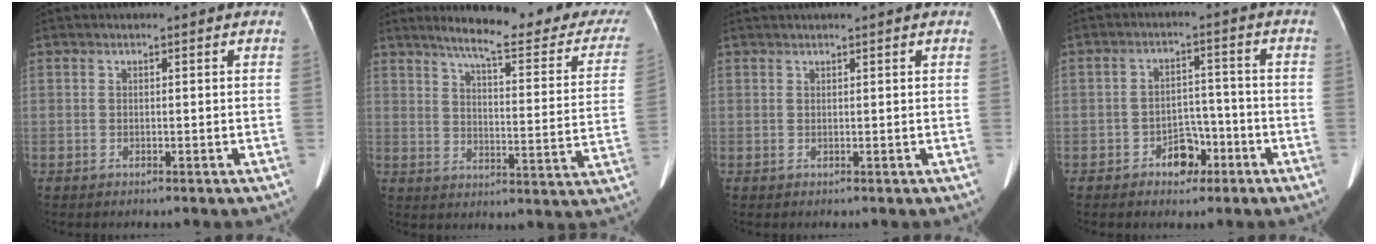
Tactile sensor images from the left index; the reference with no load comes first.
{"total": 21.7, "force": [18.8, 3.1, 10.4], "torque": [-0.120, -0.053, 0.222]}
{"total": 1.3, "force": [1.1, -0.4, 0.6], "torque": [-0.014, 0.014, 0.028]}
{"total": 4.8, "force": [-2.8, 3.1, 2.4], "torque": [-0.036, 0.016, -0.043]}